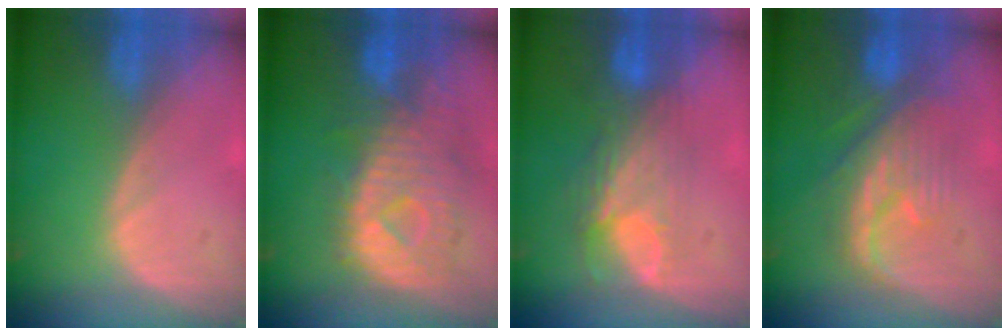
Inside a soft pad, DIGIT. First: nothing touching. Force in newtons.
{"total": 10.8, "press": 9.6, "slide": 5.0}
{"total": 7.8, "press": 6.9, "slide": 3.8}
{"total": 8.1, "press": 8.1, "slide": 1.0}